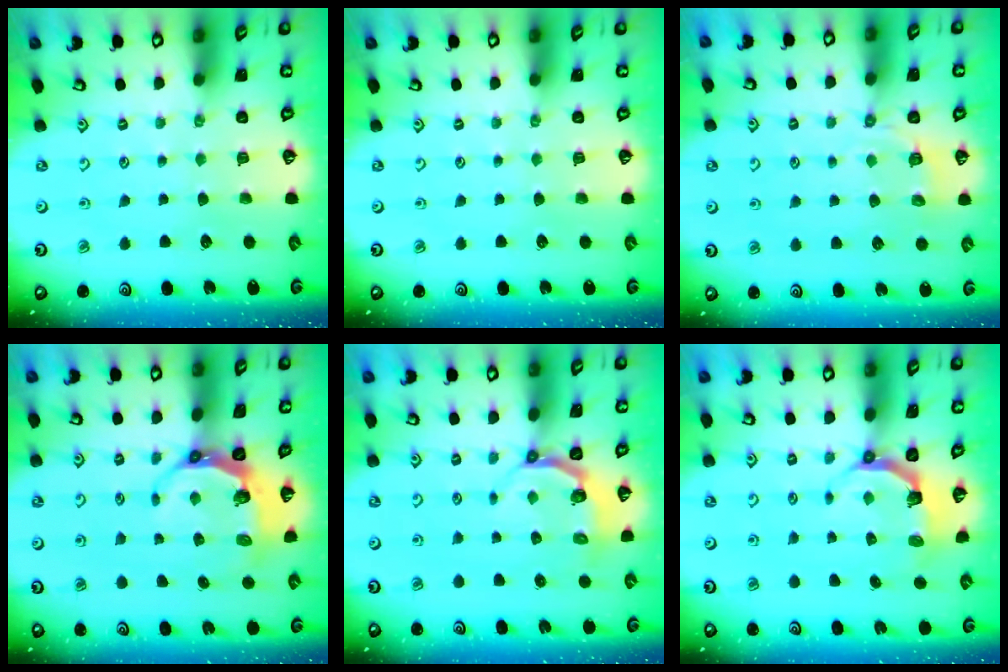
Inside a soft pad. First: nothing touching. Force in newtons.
{"total": 0.0}
{"total": 4.2, "press": 3.6, "slide": 2.2}
{"total": 7.1, "press": 6.1, "slide": 3.6}
{"total": 4.4, "press": 3.5, "slide": 2.7}
{"total": 5.1, "press": 3.6, "slide": 3.6}